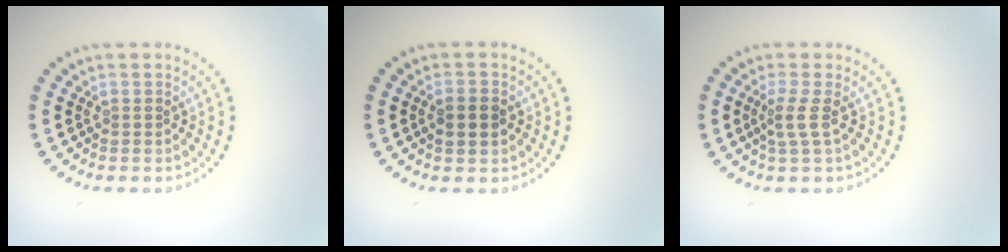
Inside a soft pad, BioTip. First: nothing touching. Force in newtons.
{"total": 2.1, "press": 2.1, "slide": 0.1}
{"total": 1.7, "press": 1.3, "slide": 1.0}